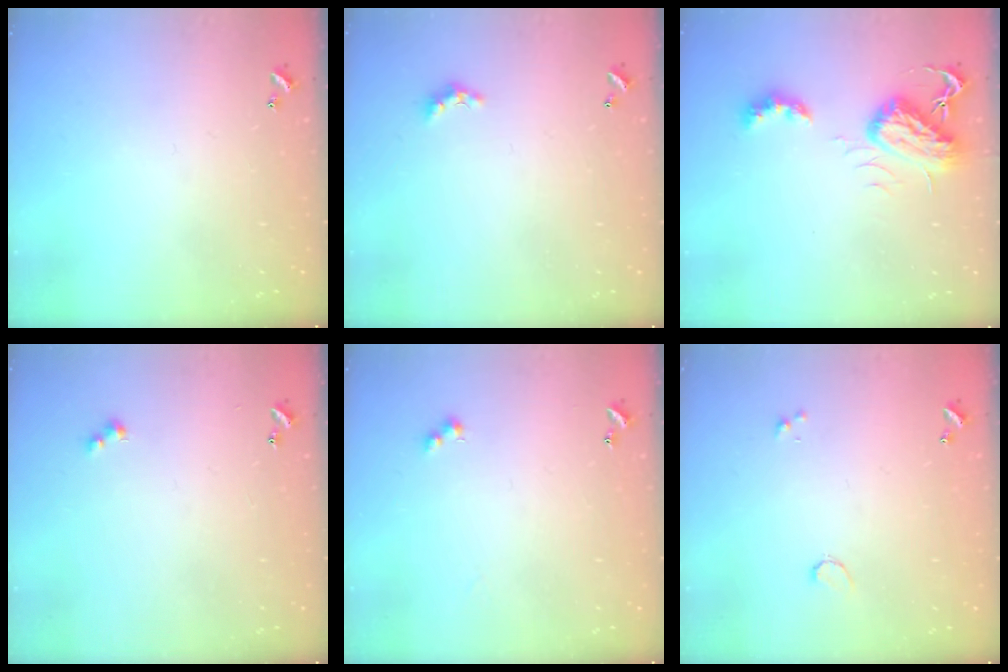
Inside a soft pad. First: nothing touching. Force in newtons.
{"total": 2.0, "press": 1.9, "slide": 0.6}
{"total": 8.3, "press": 8.2, "slide": 0.9}
{"total": 2.5, "press": 2.5, "slide": 0.5}
{"total": 2.4, "press": 2.3, "slide": 0.5}
{"total": 1.4, "press": 1.3, "slide": 0.2}